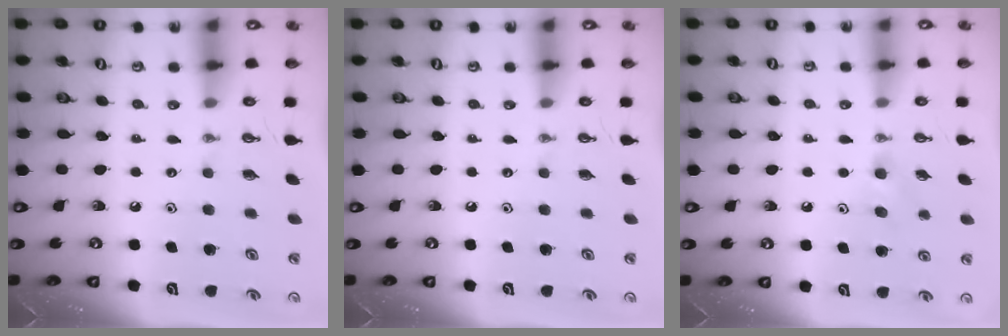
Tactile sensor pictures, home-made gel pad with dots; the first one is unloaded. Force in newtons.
{"total": 0.0}
{"total": 5.3, "press": 4.4, "slide": 2.9}